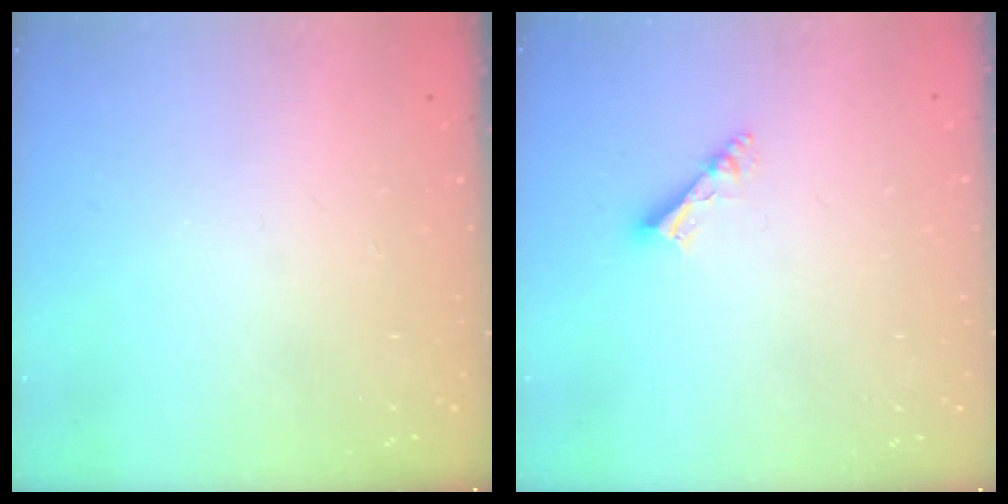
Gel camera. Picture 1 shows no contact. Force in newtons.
{"total": 4.7, "press": 4.7, "slide": 0.2}